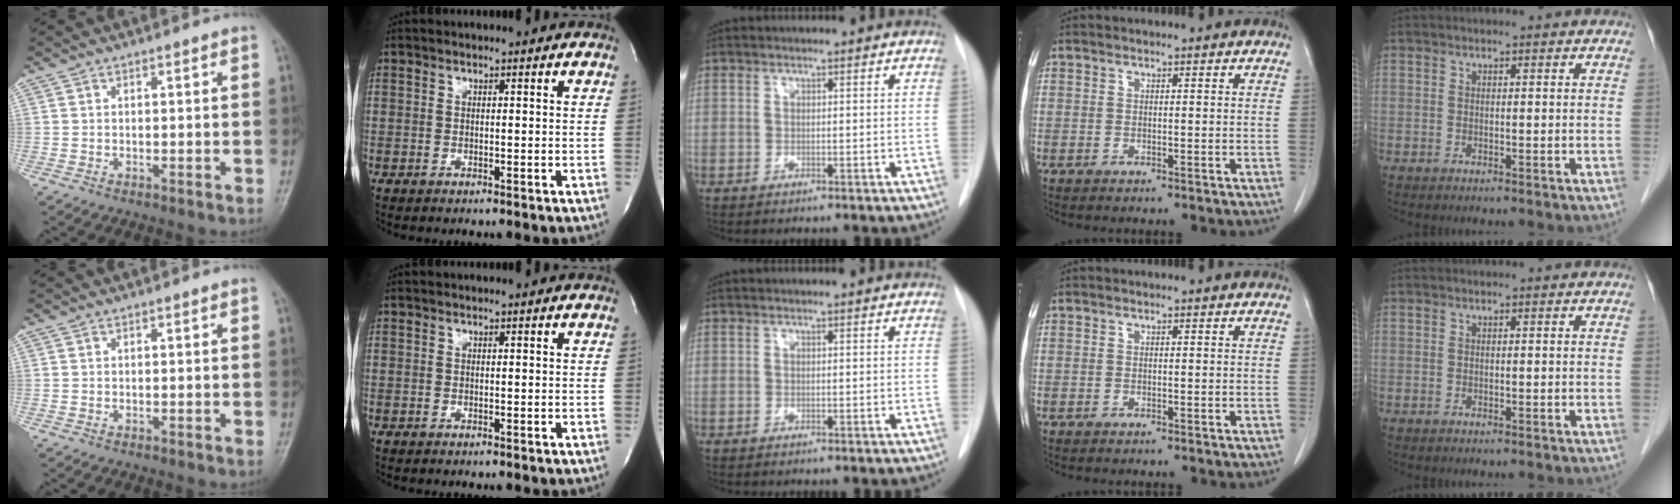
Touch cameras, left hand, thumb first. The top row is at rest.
{}